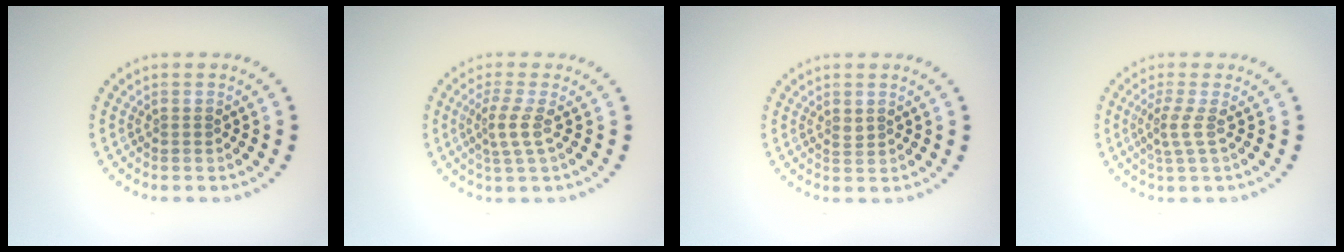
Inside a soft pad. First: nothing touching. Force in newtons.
{"total": 2.3, "press": 1.6, "slide": 1.7}
{"total": 0.7, "press": 0.6, "slide": 0.3}
{"total": 1.9, "press": 1.3, "slide": 1.5}